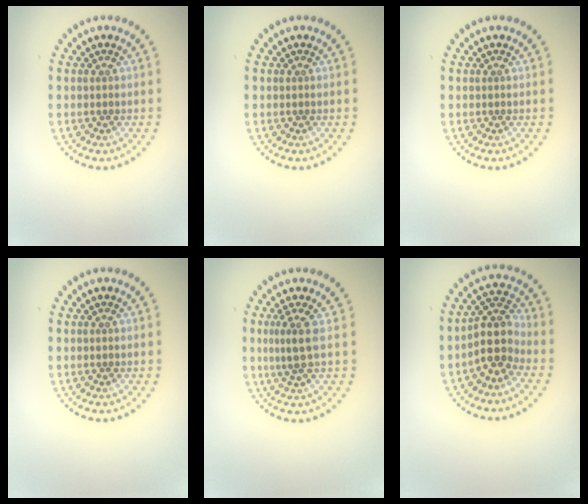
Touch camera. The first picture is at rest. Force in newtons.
{"total": 0.0}
{"total": 0.0}
{"total": 0.0}
{"total": 2.3, "press": 1.5, "slide": 1.7}
{"total": 3.8, "press": 3.1, "slide": 2.2}